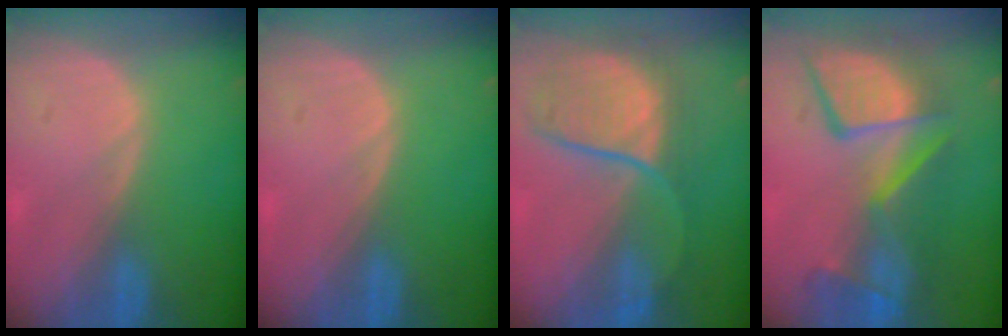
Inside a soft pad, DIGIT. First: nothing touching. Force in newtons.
{"total": 0.0}
{"total": 8.8, "press": 8.4, "slide": 2.6}
{"total": 11.5, "press": 10.7, "slide": 4.4}